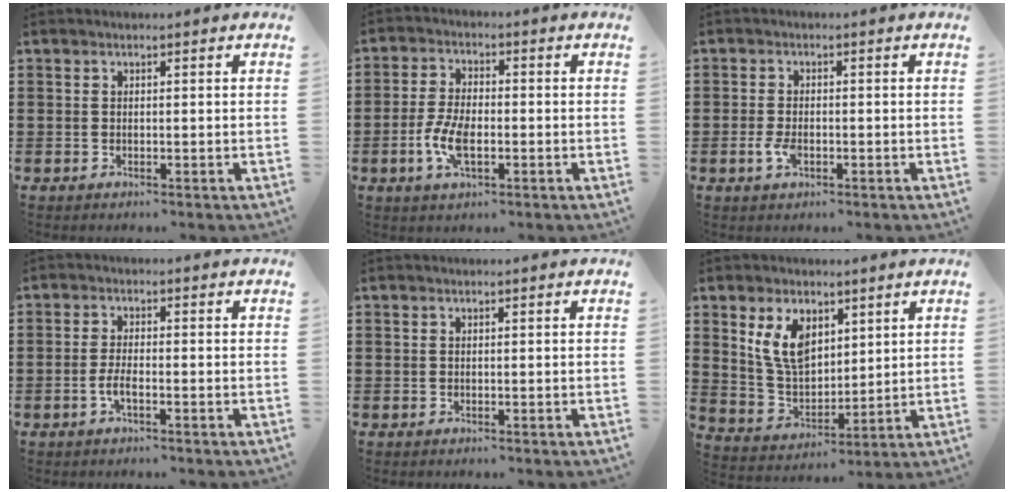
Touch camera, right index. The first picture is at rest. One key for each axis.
{"total": 6.3, "fx": -1.8, "fy": 2.9, "fz": 5.3, "tx": -0.125, "ty": -0.004, "tz": -0.038}
{"total": 2.8, "fx": -0.9, "fy": 1.4, "fz": 2.3, "tx": -0.057, "ty": -0.007, "tz": -0.018}
{"total": 2.6, "fx": -1.2, "fy": 0.5, "fz": 2.2, "tx": -0.053, "ty": -0.003, "tz": -0.027}
{"total": 0.0}
{"total": 8.5, "fx": 3.8, "fy": 5.1, "fz": 5.7, "tx": -0.141, "ty": 0.006, "tz": 0.068}